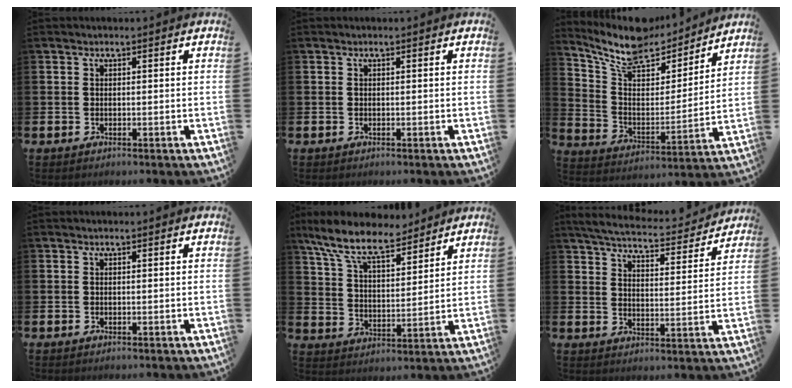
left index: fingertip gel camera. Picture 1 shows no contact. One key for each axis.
{"total": 0.0}
{"total": 10.1, "fx": 8.9, "fy": 3.9, "fz": 3.0, "tx": -0.095, "ty": -0.065, "tz": 0.155}
{"total": 0.0}
{"total": 10.2, "fx": 8.7, "fy": 2.9, "fz": 4.4, "tx": -0.122, "ty": -0.036, "tz": 0.159}
{"total": 5.6, "fx": 5.4, "fy": 0.6, "fz": 1.5, "tx": -0.047, "ty": -0.043, "tz": 0.090}